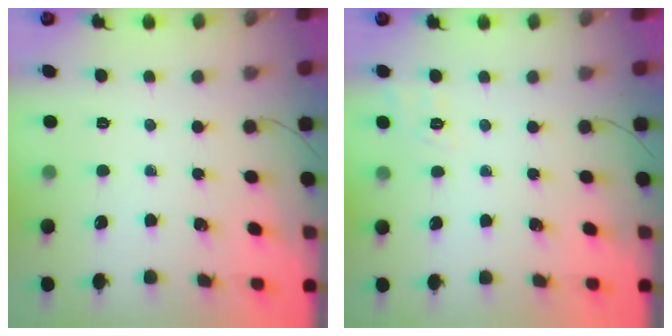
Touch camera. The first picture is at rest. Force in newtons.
{"total": 2.8, "press": 2.0, "slide": 2.0}